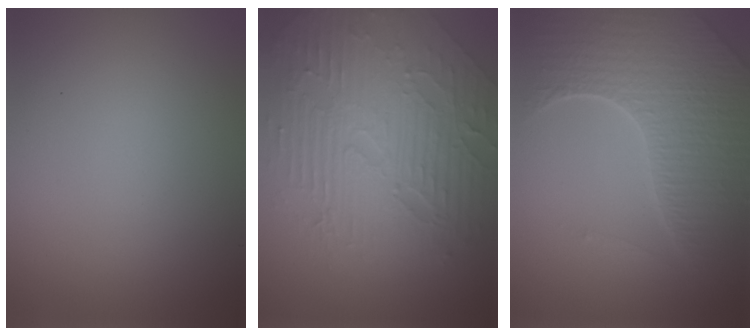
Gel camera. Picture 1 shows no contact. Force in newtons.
{"total": 9.5, "press": 6.2, "slide": 7.2}
{"total": 7.1, "press": 5.2, "slide": 4.8}